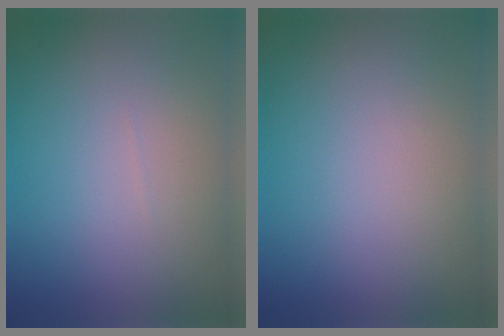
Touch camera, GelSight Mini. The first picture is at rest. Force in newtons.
{"total": 0.0}